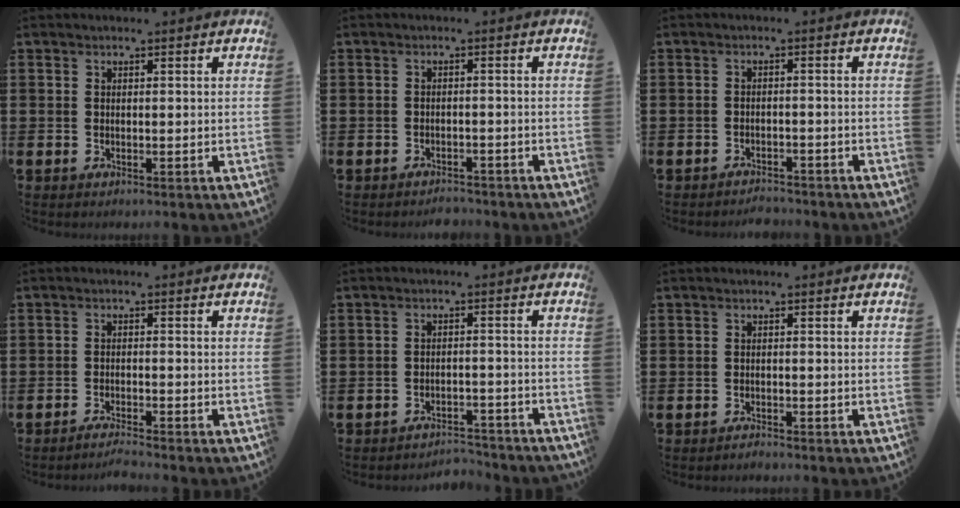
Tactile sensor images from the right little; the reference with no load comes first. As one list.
[{"total": 1.6, "force": [-1.6, 0.1, -0.1], "torque": [-0.004, 0.004, -0.036]}, {"total": 2.0, "force": [-2.0, 0.1, -0.2], "torque": [-0.003, 0.004, -0.044]}, {"total": 1.8, "force": [-1.7, -0.1, 0.6], "torque": [-0.009, 0.002, -0.034]}, {"total": 2.9, "force": [-2.9, 0.1, -0.2], "torque": [-0.004, 0.003, -0.064]}, {"total": 0.8, "force": [-0.8, 0.1, 0.0], "torque": [-0.004, -0.002, -0.017]}]